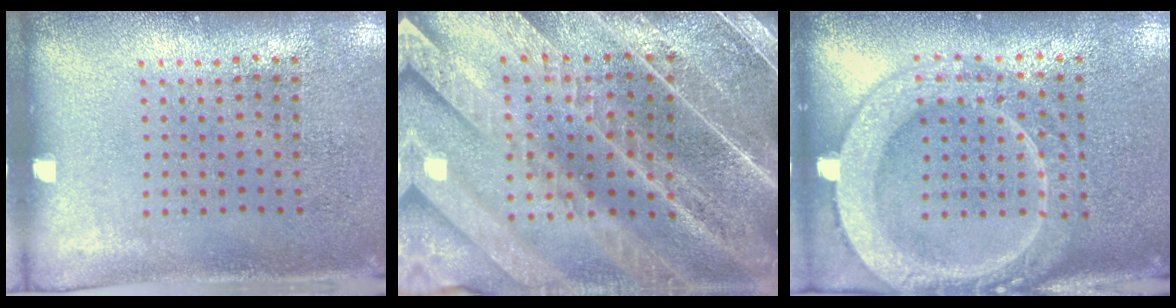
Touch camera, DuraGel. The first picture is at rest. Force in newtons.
{"total": 5.0, "press": 4.3, "slide": 2.6}
{"total": 4.1, "press": 4.1, "slide": 0.4}